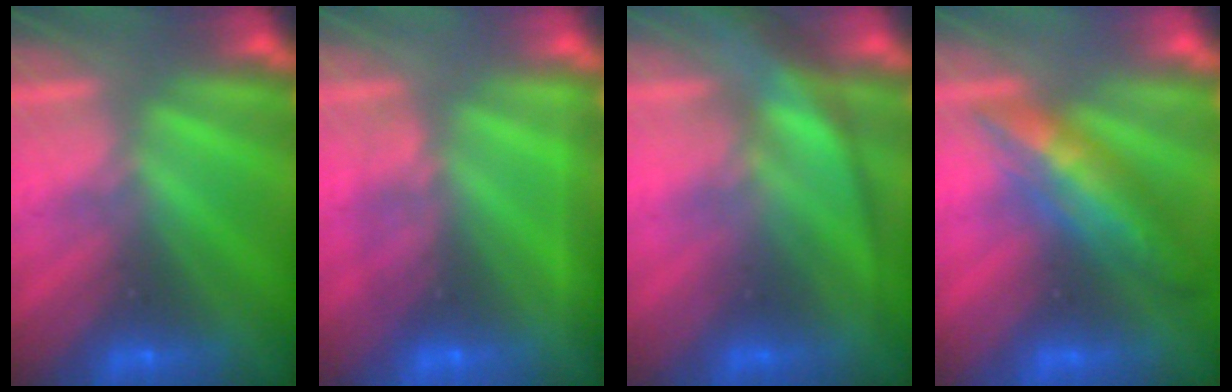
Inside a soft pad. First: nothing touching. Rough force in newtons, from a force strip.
{"total": 2.2}
{"total": 3.2}
{"total": 3.3}